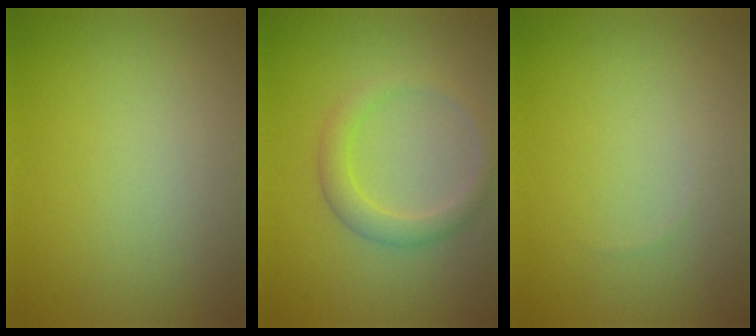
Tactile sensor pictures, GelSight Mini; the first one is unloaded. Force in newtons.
{"total": 2.4, "press": 2.4, "slide": 0.1}
{"total": 0.0}